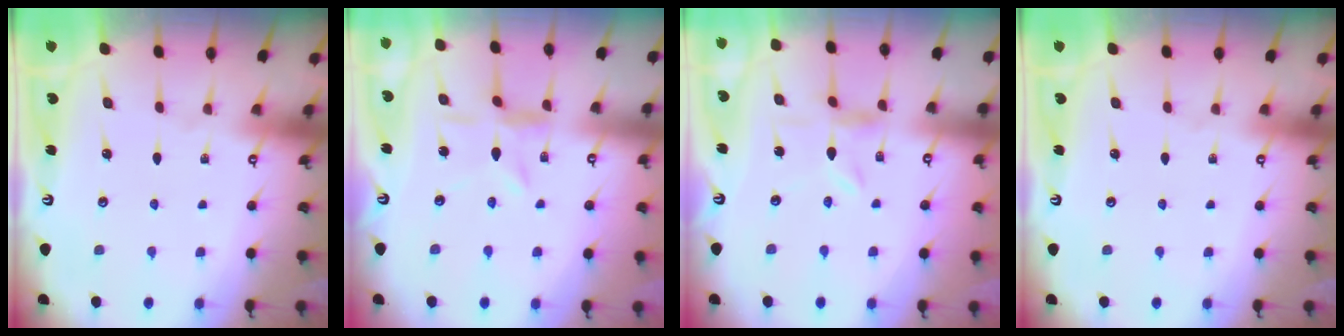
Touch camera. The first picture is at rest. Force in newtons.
{"total": 4.6, "press": 4.6, "slide": 0.4}
{"total": 2.5, "press": 2.5, "slide": 0.3}
{"total": 0.0}